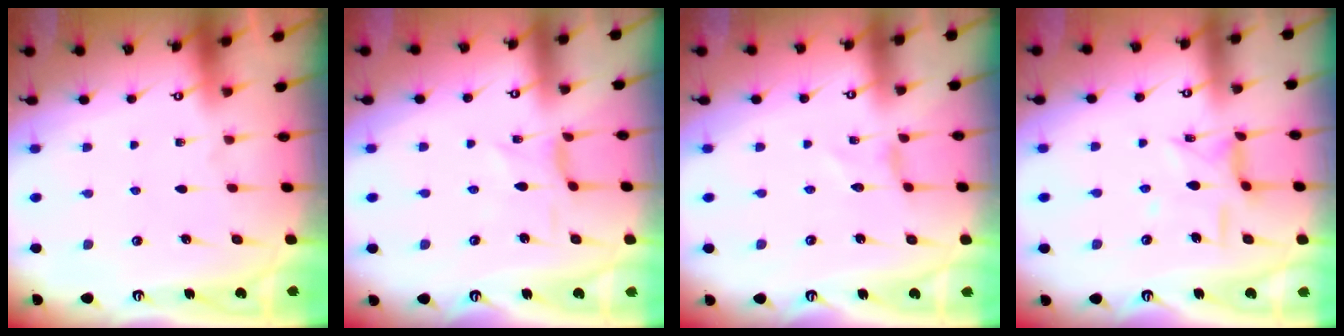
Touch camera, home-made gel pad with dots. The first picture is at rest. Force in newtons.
{"total": 0.0}
{"total": 0.0}
{"total": 7.5, "press": 7.5, "slide": 0.5}